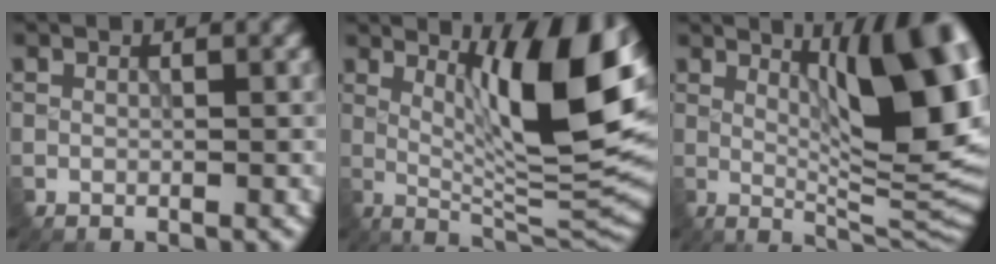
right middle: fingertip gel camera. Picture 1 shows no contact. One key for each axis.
{"total": 12.1, "fx": 3.9, "fy": 2.7, "fz": 11.1, "tx": -0.164, "ty": -0.002, "tz": 0.066}
{"total": 12.1, "fx": 3.4, "fy": 3.3, "fz": 11.2, "tx": -0.144, "ty": -0.003, "tz": 0.056}